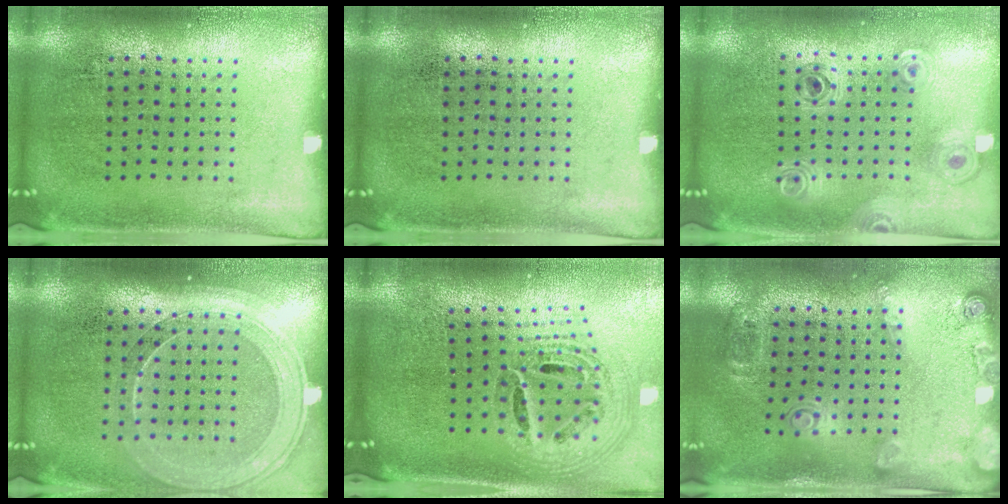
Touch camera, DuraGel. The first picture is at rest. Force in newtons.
{"total": 0.0}
{"total": 0.8, "press": 0.8, "slide": 0.2}
{"total": 1.8, "press": 1.6, "slide": 0.8}
{"total": 1.8, "press": 1.5, "slide": 1.1}
{"total": 1.9, "press": 1.2, "slide": 1.4}